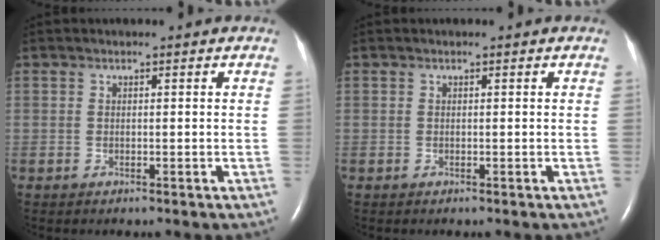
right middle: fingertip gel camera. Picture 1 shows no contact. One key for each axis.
{"total": 0.0}